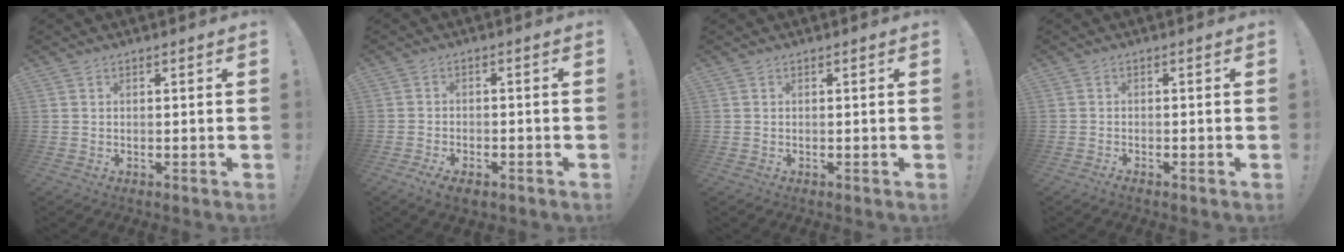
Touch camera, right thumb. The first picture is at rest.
{"total": 4.6, "force": [-3.1, 1.9, 2.8], "torque": [-0.051, 0.006, -0.052]}
{"total": 0.0}
{"total": 1.3, "force": [-1.1, 0.1, 0.6], "torque": [-0.007, 0.002, -0.020]}